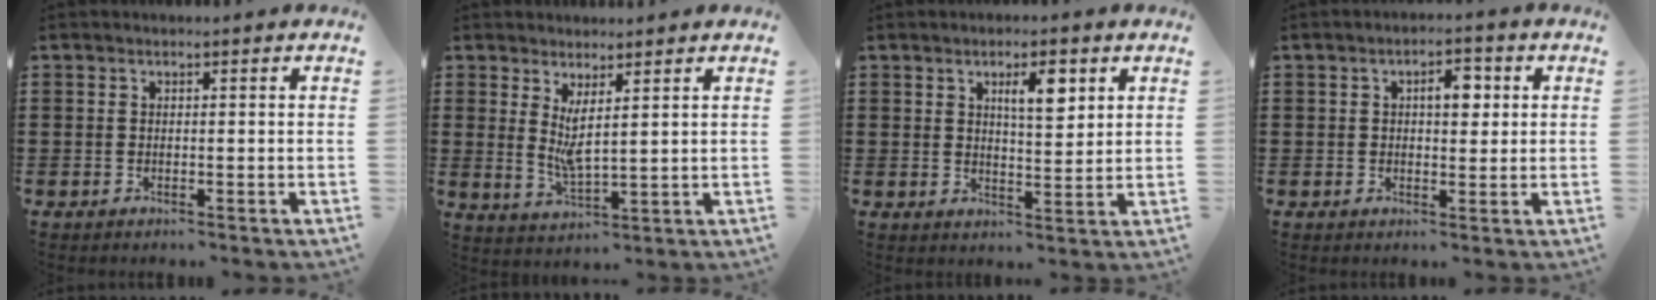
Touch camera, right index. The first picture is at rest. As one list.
[{"total": 3.6, "force": [1.9, 0.6, 3.0], "torque": [-0.063, -0.009, 0.036]}, {"total": 5.1, "force": [2.4, 1.6, 4.2], "torque": [-0.065, 0.000, 0.034]}, {"total": 4.2, "force": [1.0, 2.0, 3.5], "torque": [-0.049, 0.002, 0.009]}]